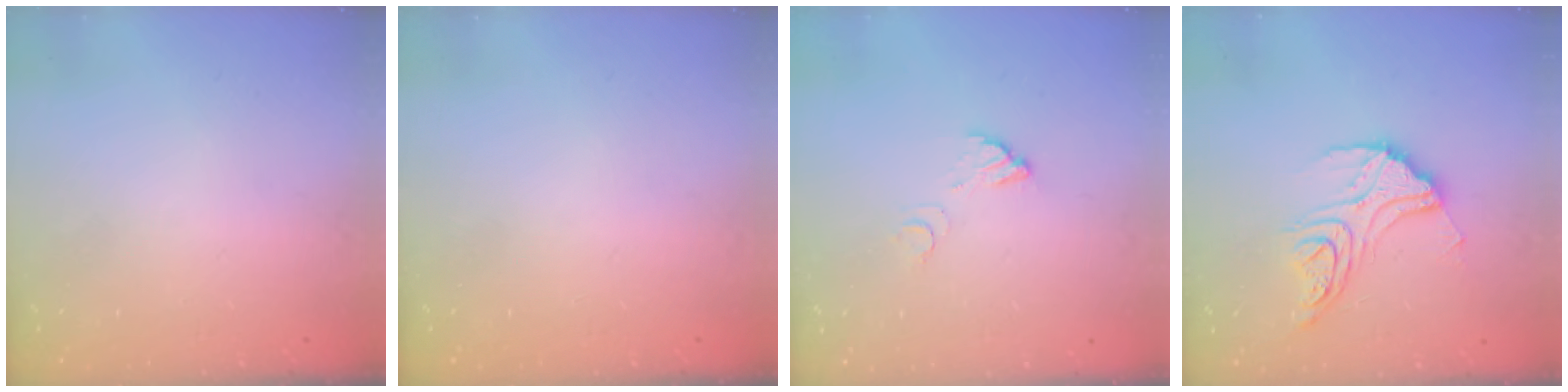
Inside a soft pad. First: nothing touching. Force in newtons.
{"total": 0.0}
{"total": 3.7, "press": 3.7, "slide": 0.3}
{"total": 15.5, "press": 15.5, "slide": 1.4}